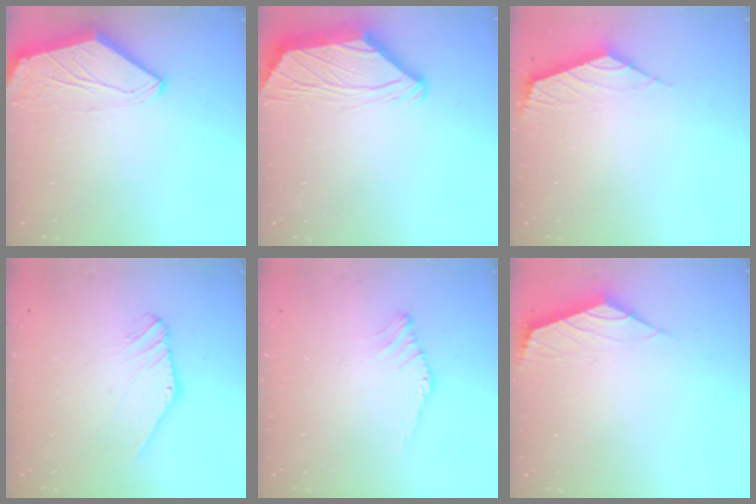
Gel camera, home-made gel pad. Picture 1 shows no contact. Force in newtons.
{"total": 2.8, "press": 2.8, "slide": 0.5}
{"total": 2.5, "press": 2.4, "slide": 0.7}
{"total": 0.9, "press": 0.9, "slide": 0.1}
{"total": 0.0}
{"total": 2.3, "press": 2.2, "slide": 0.6}